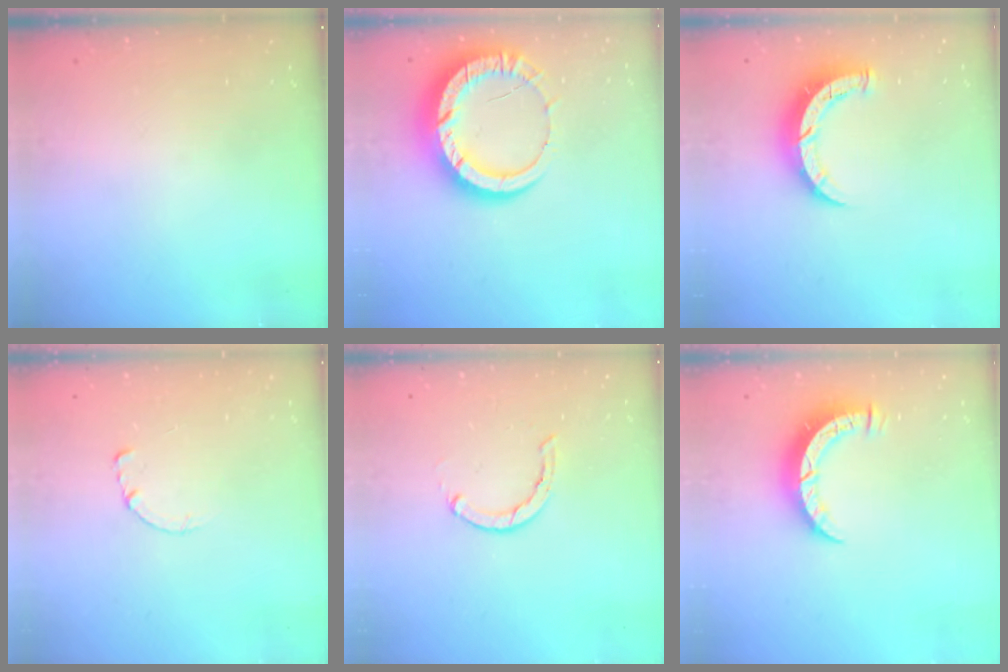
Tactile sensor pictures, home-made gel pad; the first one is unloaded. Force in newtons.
{"total": 13.7, "press": 13.6, "slide": 1.4}
{"total": 7.5, "press": 7.5, "slide": 0.6}
{"total": 0.7, "press": 0.6, "slide": 0.1}
{"total": 1.5, "press": 1.5, "slide": 0.2}
{"total": 6.3, "press": 6.3, "slide": 0.6}